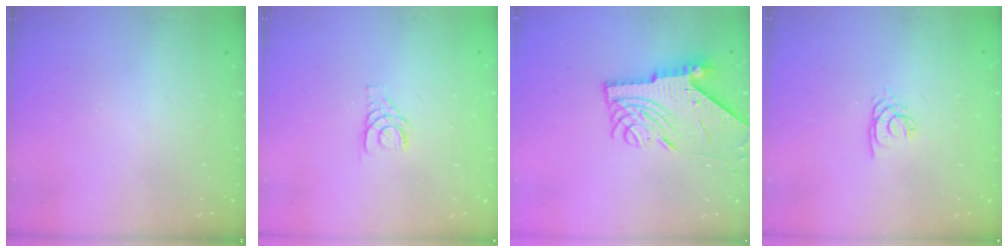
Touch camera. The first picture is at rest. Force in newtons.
{"total": 3.6, "press": 3.6, "slide": 0.3}
{"total": 9.2, "press": 9.1, "slide": 1.3}
{"total": 2.1, "press": 2.1, "slide": 0.3}